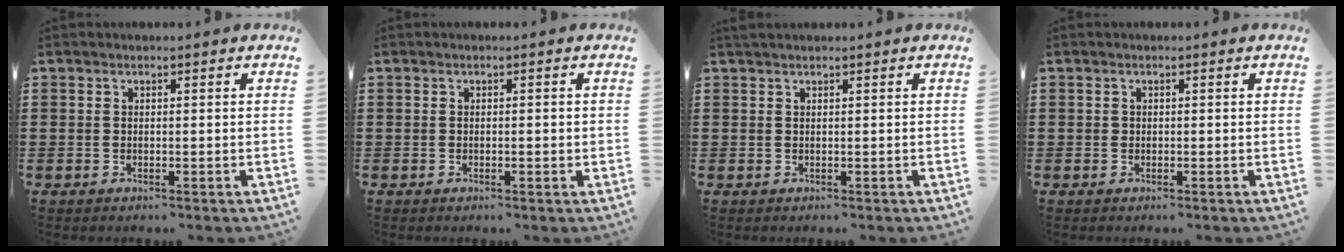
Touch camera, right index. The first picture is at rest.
{"total": 0.7, "force": [-0.1, 0.2, 0.7], "torque": [-0.014, -0.002, -0.002]}
{"total": 0.6, "force": [0.5, 0.2, 0.3], "torque": [-0.006, 0.001, 0.010]}
{"total": 0.5, "force": [0.1, 0.5, 0.1], "torque": [-0.003, 0.004, 0.001]}